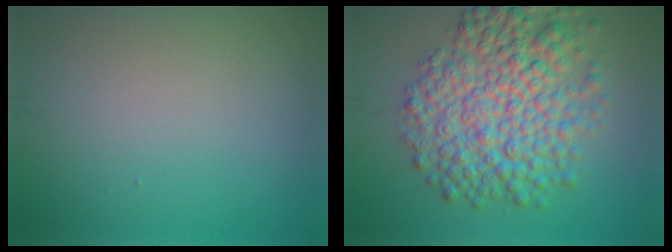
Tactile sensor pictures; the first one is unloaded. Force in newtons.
{"total": 8.9, "press": 8.9, "slide": 0.1}